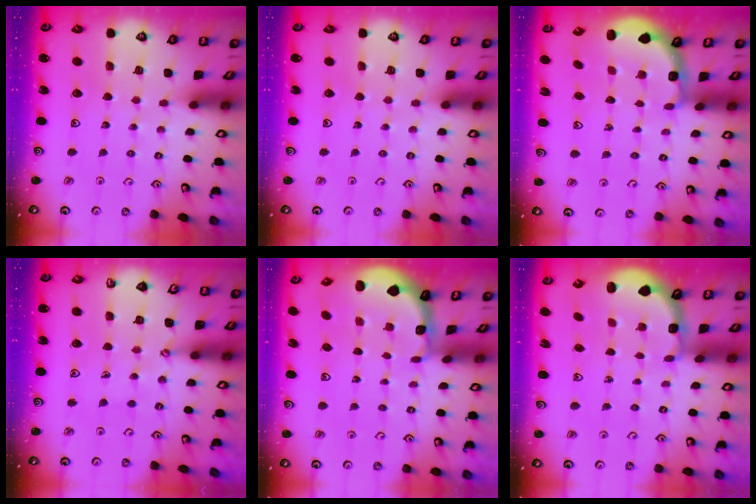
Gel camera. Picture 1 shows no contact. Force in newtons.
{"total": 0.0}
{"total": 3.0, "press": 2.0, "slide": 2.3}
{"total": 1.1, "press": 1.1, "slide": 0.1}
{"total": 1.3, "press": 1.2, "slide": 0.2}
{"total": 2.9, "press": 1.8, "slide": 2.3}